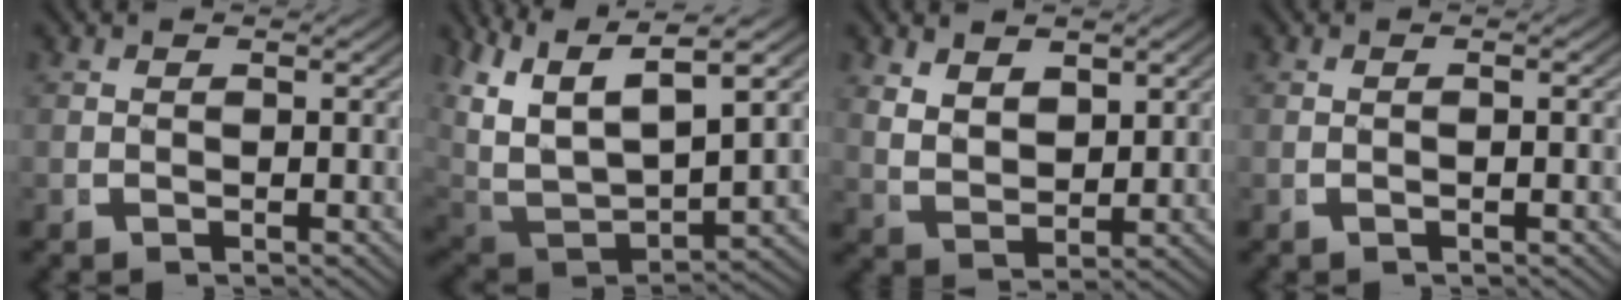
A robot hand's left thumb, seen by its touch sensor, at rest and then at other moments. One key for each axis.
{"total": 14.8, "fx": 1.1, "fy": 10.9, "fz": 10.0, "tx": -0.245, "ty": -0.059, "tz": 0.035}
{"total": 3.7, "fx": 1.8, "fy": 2.3, "fz": 2.2, "tx": -0.049, "ty": -0.016, "tz": 0.048}
{"total": 0.9, "fx": -0.2, "fy": -0.2, "fz": 0.9, "tx": -0.020, "ty": 0.003, "tz": -0.002}